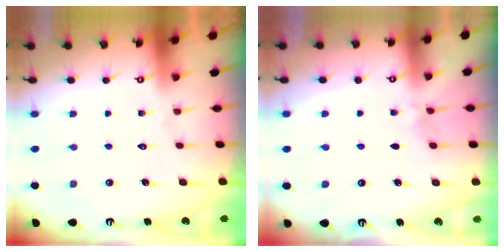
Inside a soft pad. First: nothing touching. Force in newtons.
{"total": 3.0, "press": 3.0, "slide": 0.5}